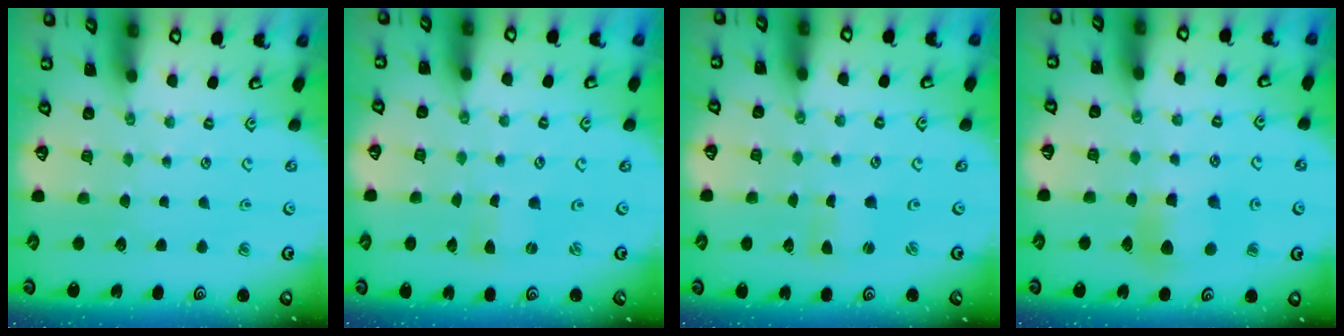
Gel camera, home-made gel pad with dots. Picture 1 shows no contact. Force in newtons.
{"total": 0.0}
{"total": 0.6, "press": 0.5, "slide": 0.2}
{"total": 7.3, "press": 7.3, "slide": 0.3}